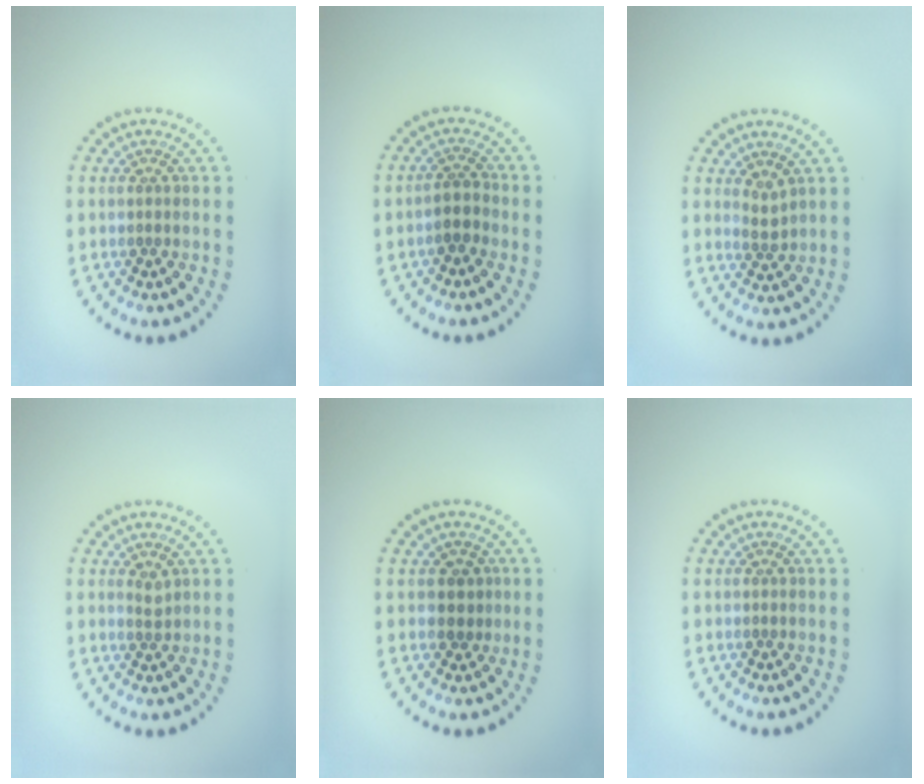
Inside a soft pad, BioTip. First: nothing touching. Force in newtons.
{"total": 1.9, "press": 1.7, "slide": 0.8}
{"total": 1.1, "press": 0.8, "slide": 0.8}
{"total": 0.9, "press": 0.6, "slide": 0.6}
{"total": 1.6, "press": 1.3, "slide": 1.0}
{"total": 0.0}